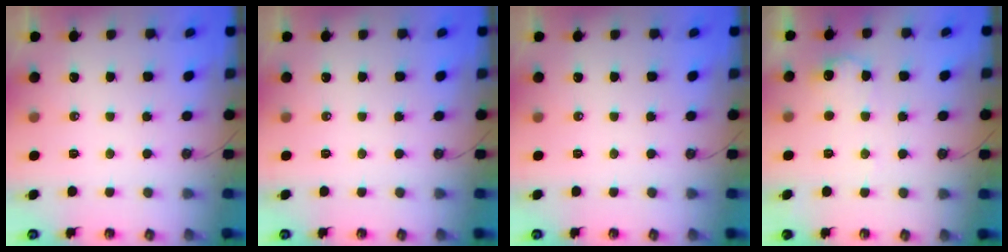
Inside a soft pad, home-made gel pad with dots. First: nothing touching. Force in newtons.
{"total": 0.0}
{"total": 0.0}
{"total": 8.2, "press": 8.1, "slide": 0.5}